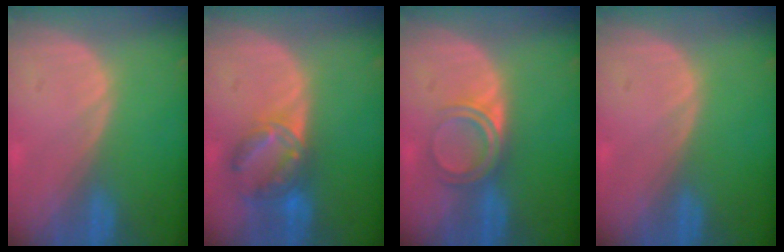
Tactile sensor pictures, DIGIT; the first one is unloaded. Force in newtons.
{"total": 7.3, "press": 6.3, "slide": 3.7}
{"total": 4.7, "press": 4.0, "slide": 2.5}
{"total": 0.0}